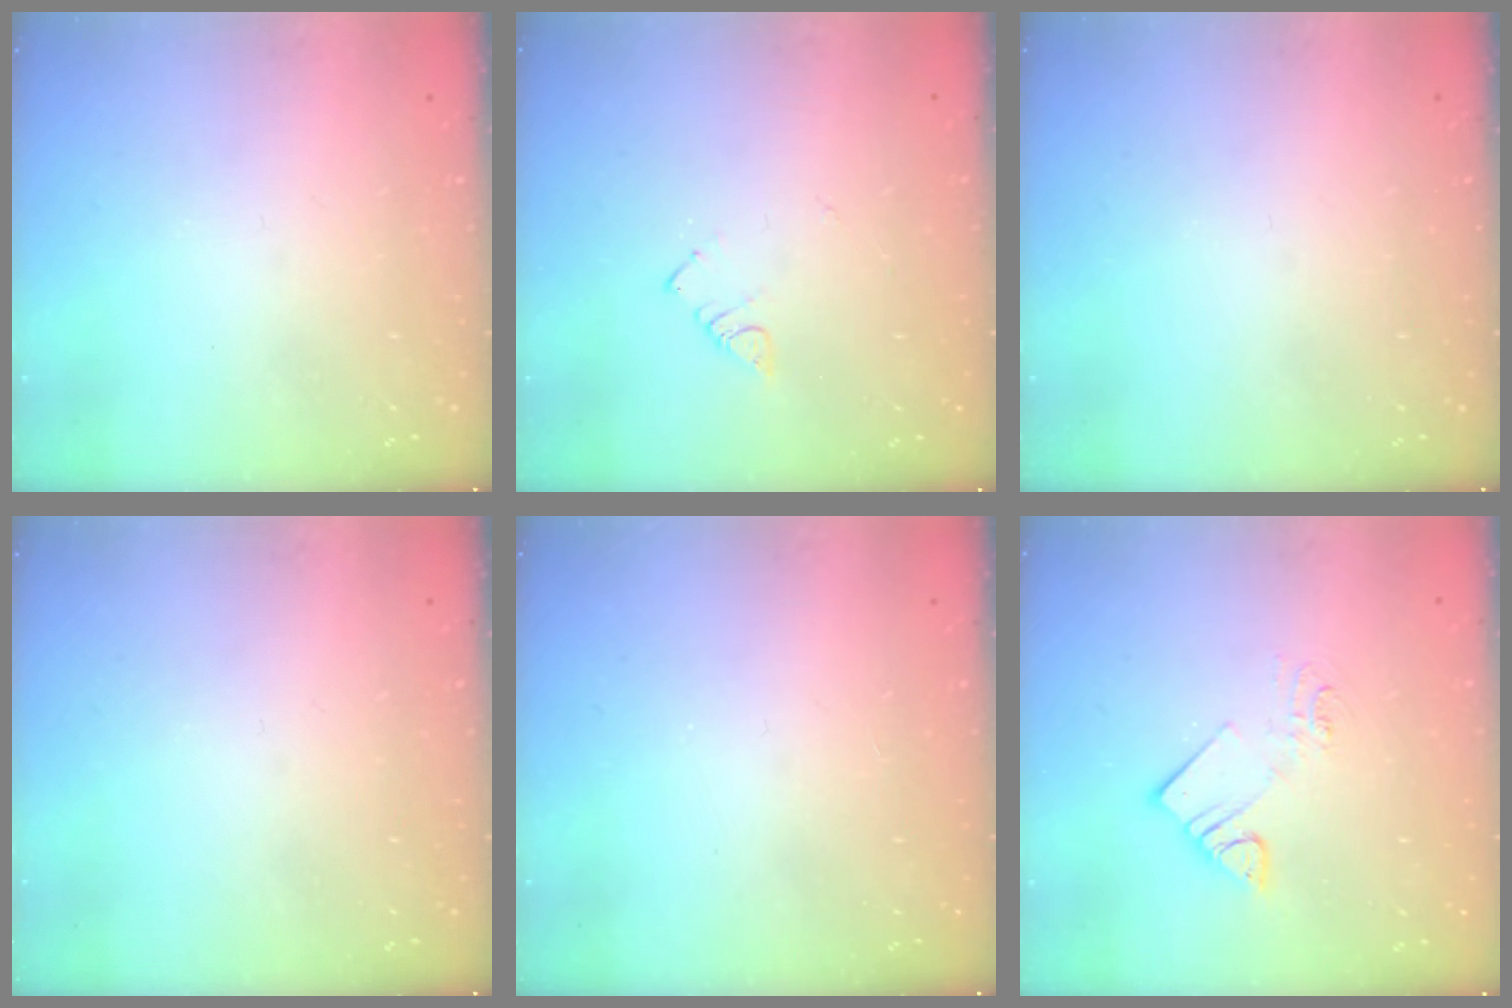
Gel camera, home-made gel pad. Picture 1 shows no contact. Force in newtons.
{"total": 3.0, "press": 2.9, "slide": 0.4}
{"total": 0.0}
{"total": 0.0}
{"total": 2.8, "press": 2.8, "slide": 0.4}
{"total": 7.5, "press": 7.5, "slide": 0.4}